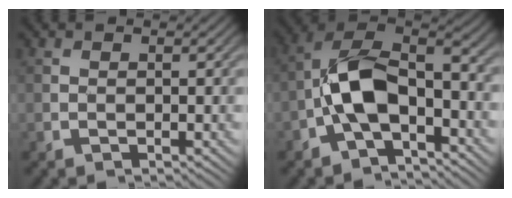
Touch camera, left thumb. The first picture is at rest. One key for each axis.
{"total": 10.2, "fx": -2.8, "fy": 5.4, "fz": 8.2, "tx": -0.156, "ty": 0.013, "tz": -0.062}